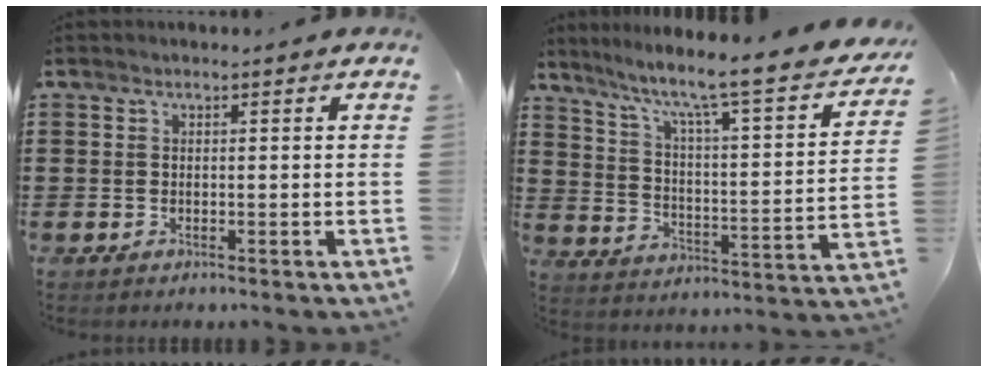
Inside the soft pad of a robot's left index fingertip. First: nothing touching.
{"total": 6.5, "force": [5.1, -0.2, 4.0], "torque": [-0.093, -0.057, 0.069]}